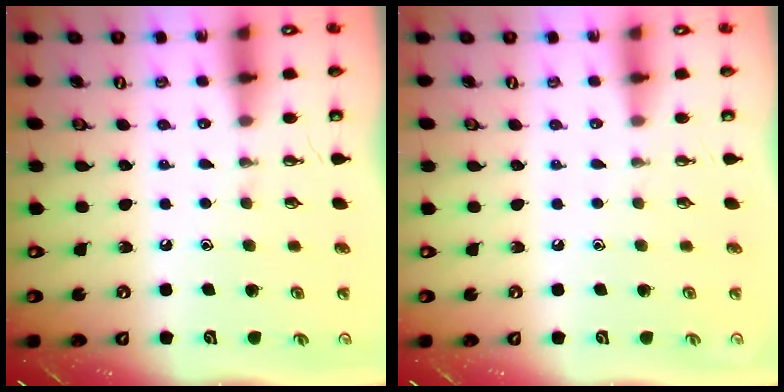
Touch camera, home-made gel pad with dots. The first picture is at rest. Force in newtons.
{"total": 0.0}